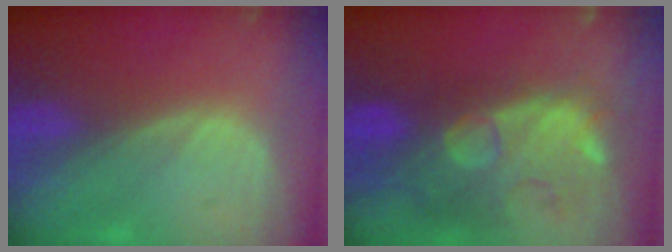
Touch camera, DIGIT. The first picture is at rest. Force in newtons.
{"total": 12.6, "press": 11.3, "slide": 5.7}